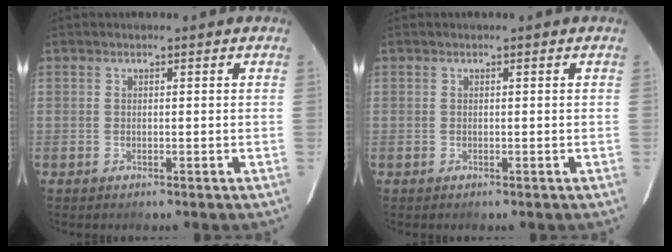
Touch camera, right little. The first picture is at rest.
{"total": 0.0}